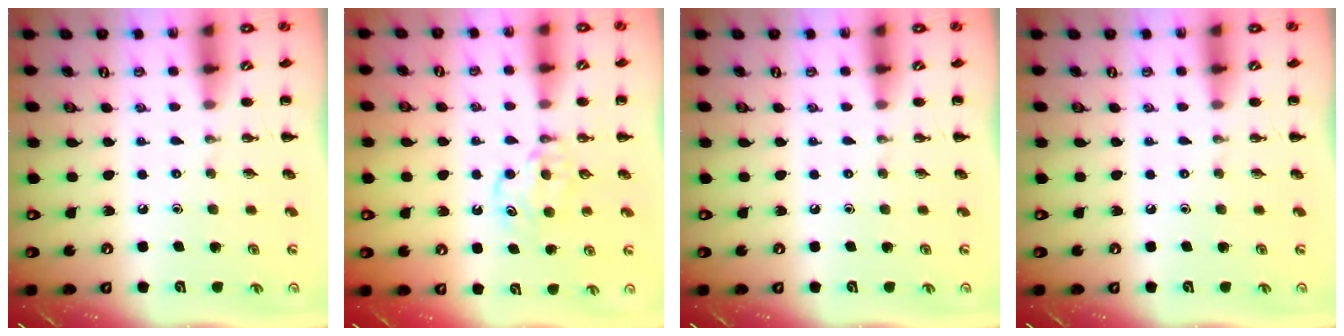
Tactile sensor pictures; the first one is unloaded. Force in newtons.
{"total": 5.5, "press": 5.3, "slide": 1.7}
{"total": 0.0}
{"total": 0.0}